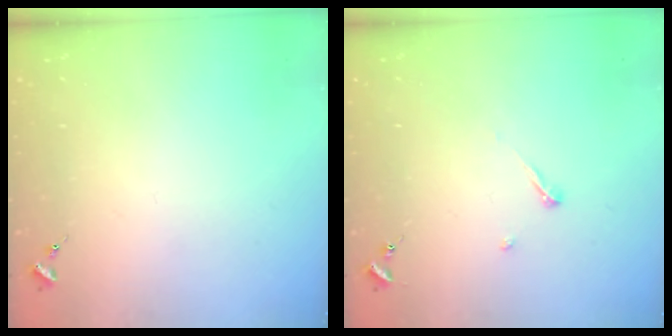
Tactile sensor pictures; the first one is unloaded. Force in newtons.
{"total": 3.6, "press": 3.6, "slide": 0.4}